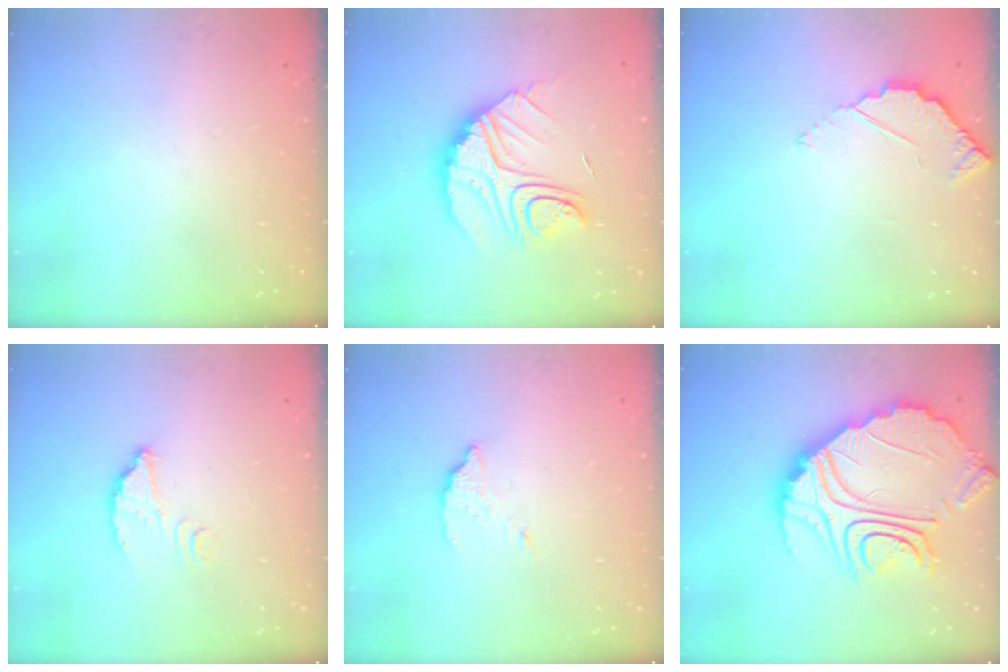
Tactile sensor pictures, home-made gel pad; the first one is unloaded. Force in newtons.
{"total": 13.0, "press": 12.9, "slide": 0.9}
{"total": 3.0, "press": 3.0, "slide": 0.3}
{"total": 3.3, "press": 3.3, "slide": 0.2}
{"total": 2.9, "press": 2.9, "slide": 0.2}
{"total": 21.8, "press": 21.7, "slide": 2.2}